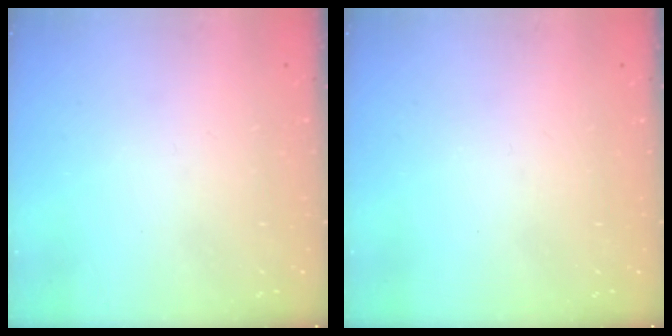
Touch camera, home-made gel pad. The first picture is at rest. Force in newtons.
{"total": 0.0}